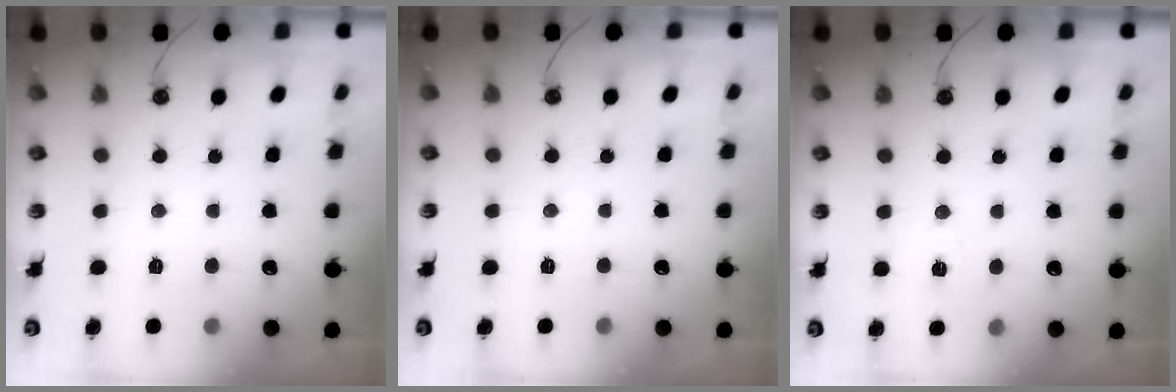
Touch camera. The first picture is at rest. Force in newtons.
{"total": 3.9, "press": 1.0, "slide": 3.8}
{"total": 4.2, "press": 3.8, "slide": 1.8}